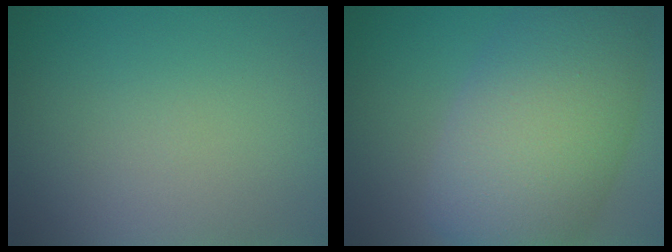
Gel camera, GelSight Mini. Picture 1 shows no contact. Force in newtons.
{"total": 10.4, "press": 10.4, "slide": 0.6}